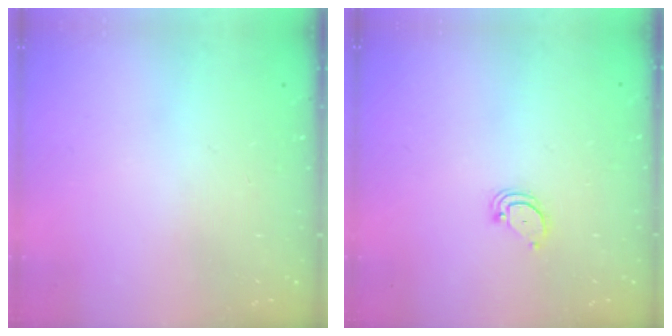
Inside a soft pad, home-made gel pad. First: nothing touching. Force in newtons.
{"total": 3.0, "press": 3.0, "slide": 0.2}